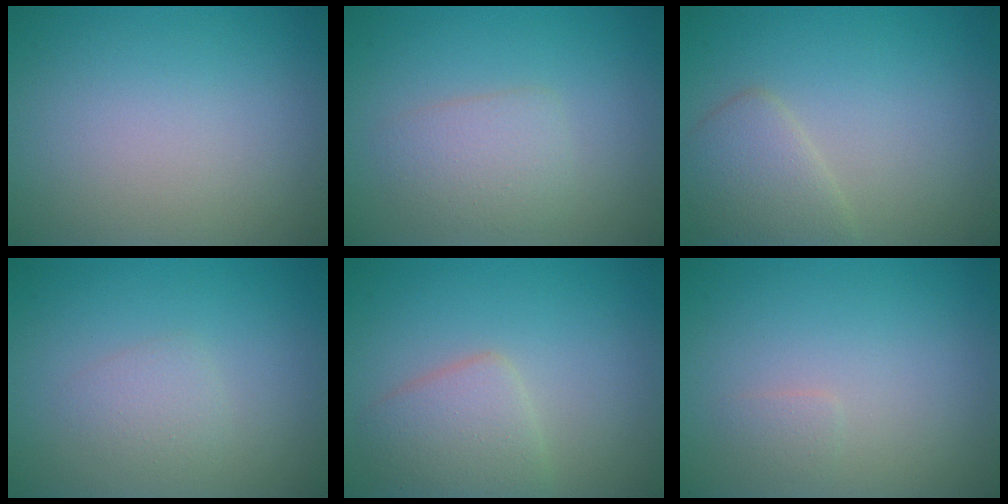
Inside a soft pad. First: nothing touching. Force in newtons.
{"total": 2.5, "press": 2.5, "slide": 0.1}
{"total": 2.9, "press": 2.9, "slide": 0.1}
{"total": 1.4, "press": 1.4, "slide": 0.1}
{"total": 3.3, "press": 3.3, "slide": 0.2}
{"total": 0.7, "press": 0.7, "slide": 0.1}